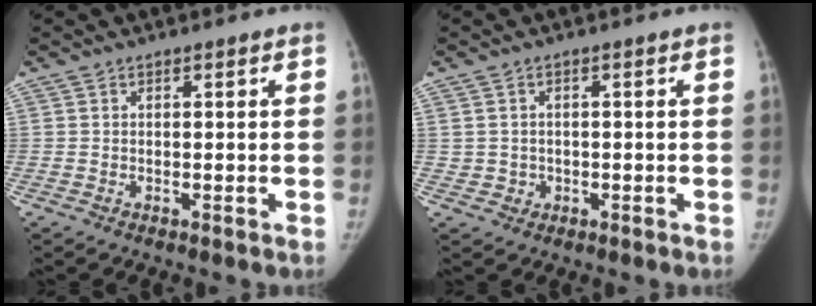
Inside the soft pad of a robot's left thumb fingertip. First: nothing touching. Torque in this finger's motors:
{"motor_torque": [-0.03, 0.05, 0.11, 0.13, -0.04]}